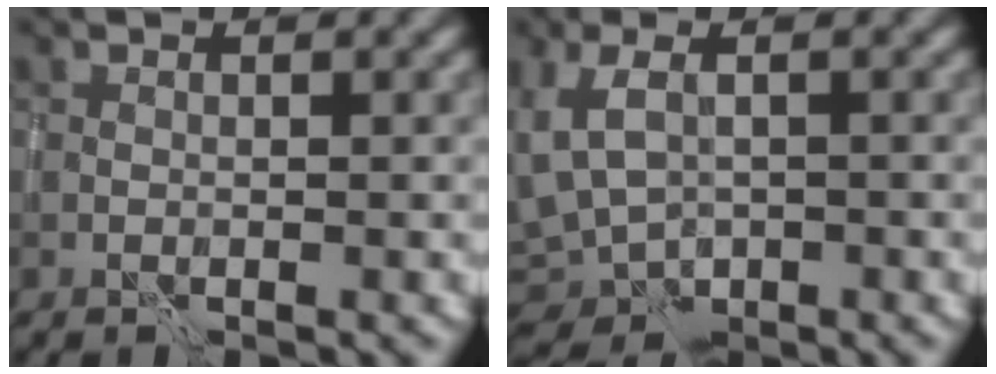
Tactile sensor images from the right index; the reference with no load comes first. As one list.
[{"total": 5.5, "force": [-1.2, 3.9, 3.8], "torque": [-0.073, -0.011, -0.007]}]